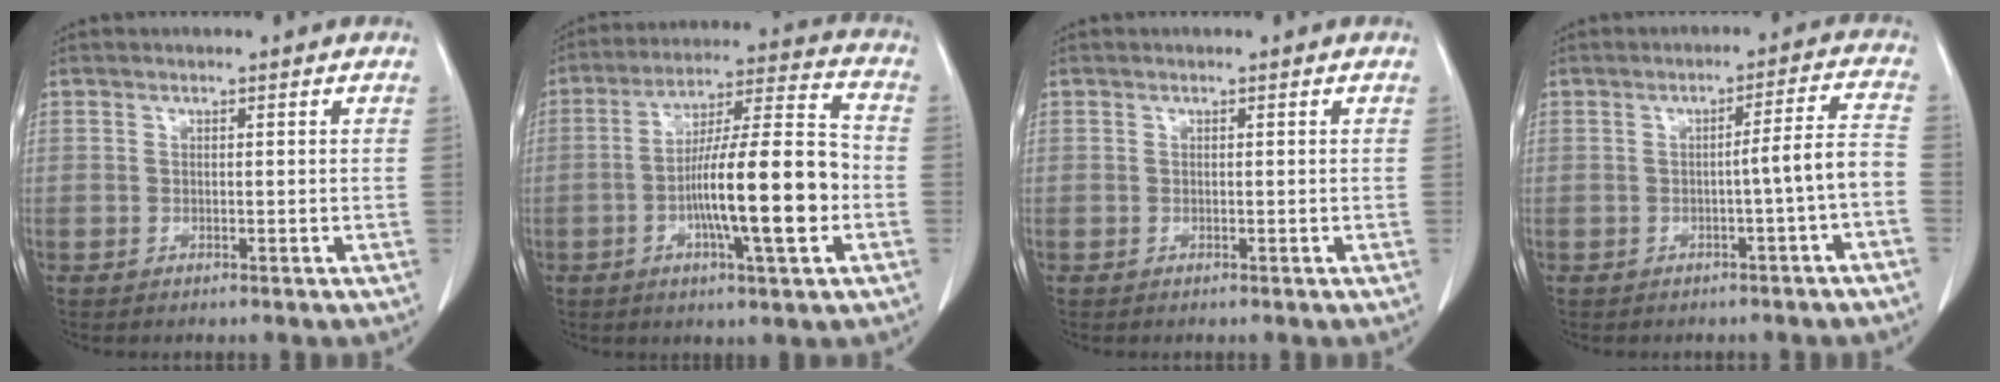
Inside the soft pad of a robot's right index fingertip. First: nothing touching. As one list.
[{"total": 16.1, "force": [-3.6, 1.6, 15.6], "torque": [-0.262, 0.009, -0.062]}, {"total": 0.0}, {"total": 5.2, "force": [-1.9, -0.6, 4.8], "torque": [-0.061, 0.013, -0.026]}]